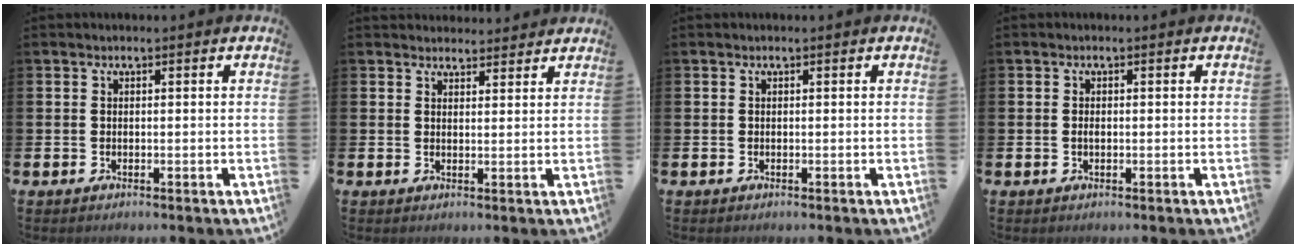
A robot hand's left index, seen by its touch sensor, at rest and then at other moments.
{"total": 2.7, "force": [2.6, 0.6, -0.2], "torque": [0.008, -0.015, 0.046]}
{"total": 0.0}
{"total": 0.6, "force": [-0.1, 0.4, 0.5], "torque": [-0.010, 0.001, -0.004]}